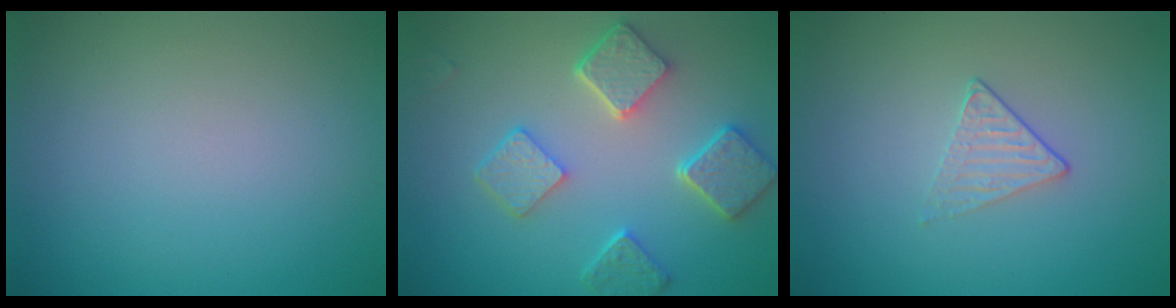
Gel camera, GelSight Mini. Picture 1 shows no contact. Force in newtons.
{"total": 5.4, "press": 4.2, "slide": 3.3}
{"total": 1.3, "press": 0.9, "slide": 0.9}